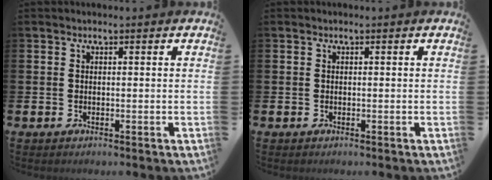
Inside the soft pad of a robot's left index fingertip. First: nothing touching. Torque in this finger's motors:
{"motor_torque": [-0.06, 0.05, 0.00, -0.01]}